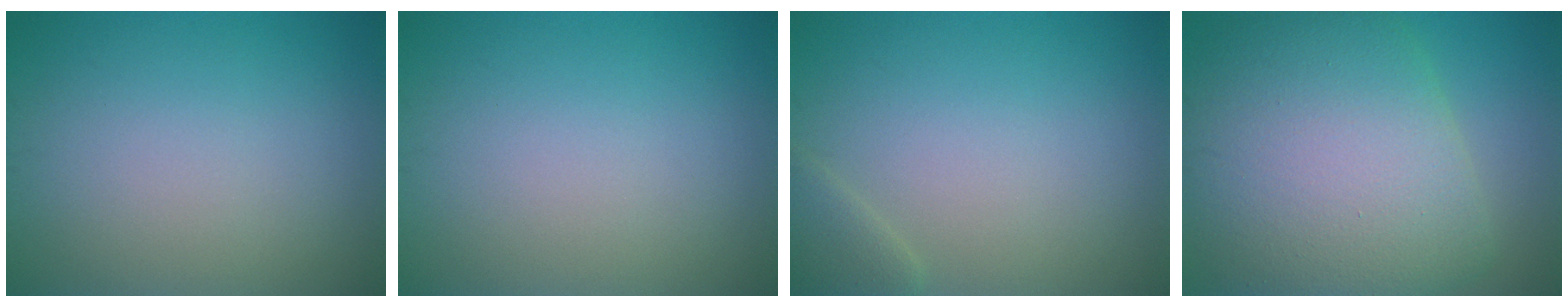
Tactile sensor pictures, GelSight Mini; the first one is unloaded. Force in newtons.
{"total": 0.0}
{"total": 1.7, "press": 1.7, "slide": 0.1}
{"total": 12.5, "press": 12.5, "slide": 0.3}